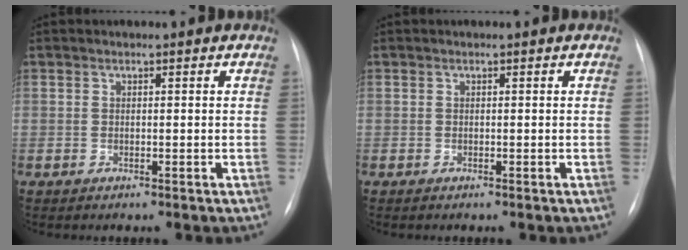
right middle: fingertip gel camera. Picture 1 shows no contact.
{"total": 0.0}